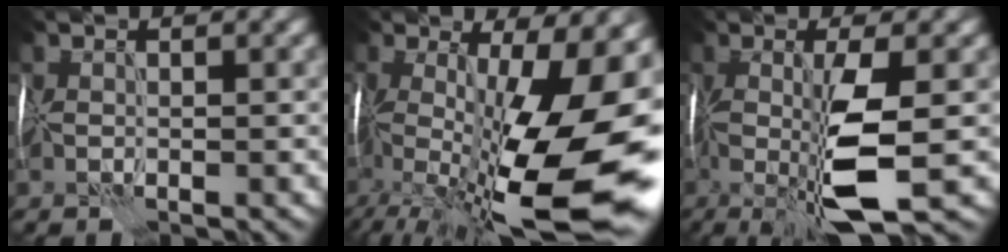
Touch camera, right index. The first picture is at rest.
{"total": 18.5, "force": [-3.5, 6.2, 17.1], "torque": [-0.273, -0.029, -0.047]}
{"total": 8.2, "force": [-1.5, 1.6, 7.9], "torque": [-0.153, -0.006, -0.027]}